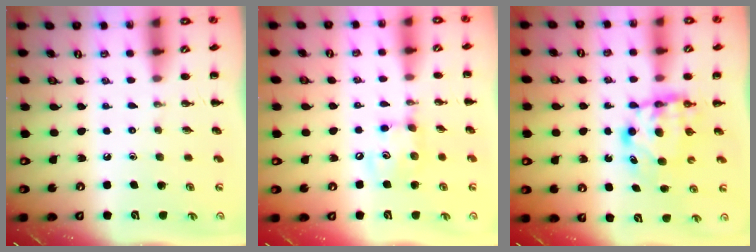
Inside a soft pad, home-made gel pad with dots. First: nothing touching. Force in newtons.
{"total": 8.1, "press": 8.0, "slide": 1.2}
{"total": 5.9, "press": 5.9, "slide": 0.6}